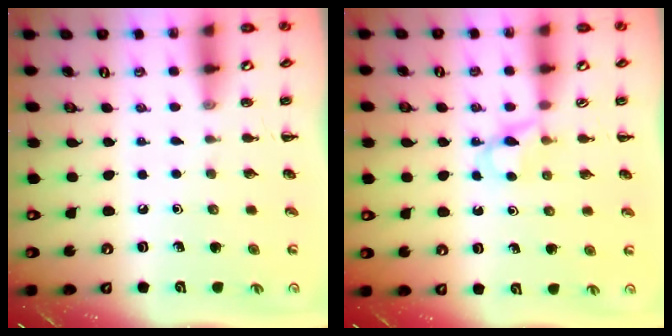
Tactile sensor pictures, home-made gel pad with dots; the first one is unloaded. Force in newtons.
{"total": 3.5, "press": 3.3, "slide": 1.3}